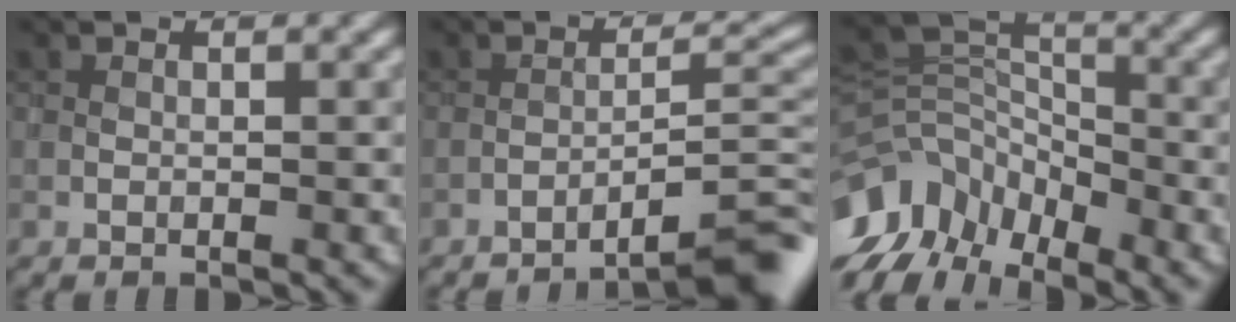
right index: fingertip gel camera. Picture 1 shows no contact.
{"total": 6.2, "force": [-4.9, 0.6, 3.8], "torque": [-0.035, 0.022, -0.074]}
{"total": 8.6, "force": [-6.0, 4.8, 3.9], "torque": [-0.082, -0.003, -0.117]}